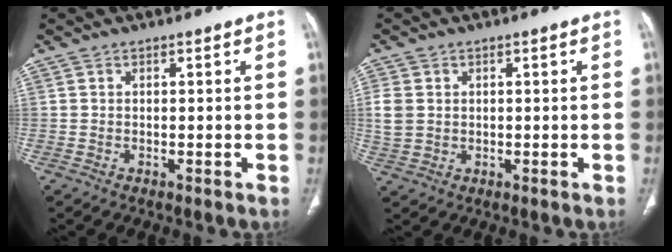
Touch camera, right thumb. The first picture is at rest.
{"total": 4.6, "force": [0.6, 3.8, 2.6], "torque": [-0.056, 0.002, 0.017]}